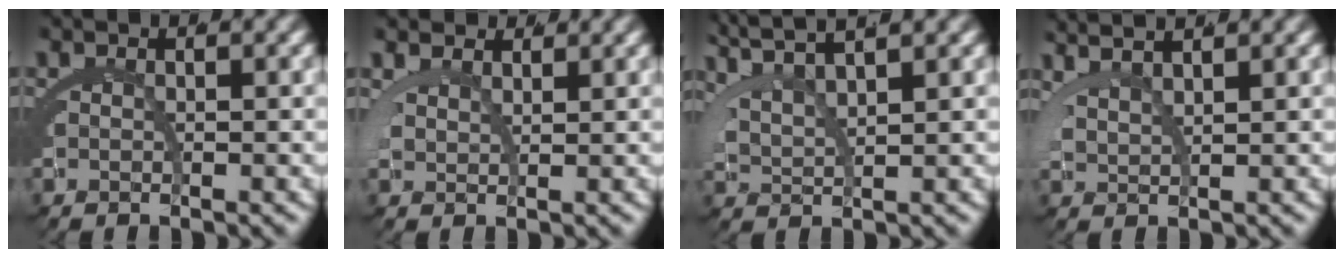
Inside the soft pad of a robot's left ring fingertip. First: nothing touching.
{"total": 2.4, "force": [2.2, 0.8, 0.6], "torque": [-0.018, 0.002, 0.039]}
{"total": 4.2, "force": [3.9, 0.3, 1.5], "torque": [-0.037, 0.010, 0.069]}
{"total": 3.8, "force": [3.6, 0.1, 1.2], "torque": [-0.031, 0.014, 0.061]}